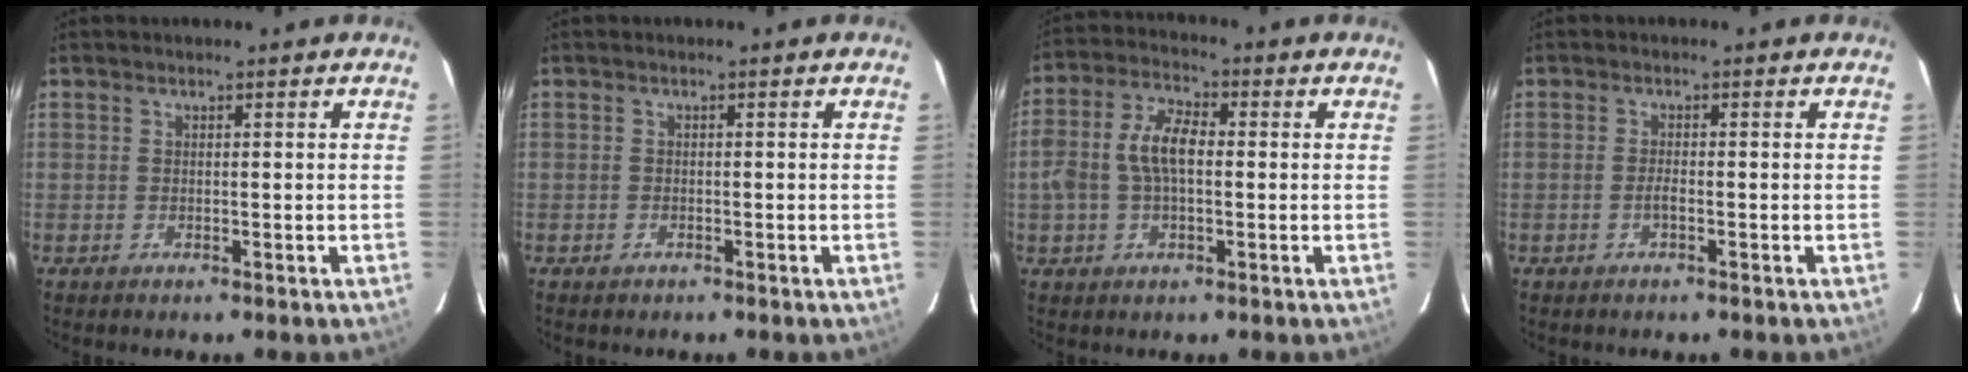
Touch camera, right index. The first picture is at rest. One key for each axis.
{"total": 0.9, "fx": -0.6, "fy": 0.7, "fz": 0.1, "tx": -0.002, "ty": 0.002, "tz": -0.010}
{"total": 8.5, "fx": -0.2, "fy": 4.5, "fz": 7.2, "tx": -0.147, "ty": 0.017, "tz": -0.003}
{"total": 1.3, "fx": -0.6, "fy": 0.3, "fz": 1.0, "tx": -0.021, "ty": 0.001, "tz": -0.013}